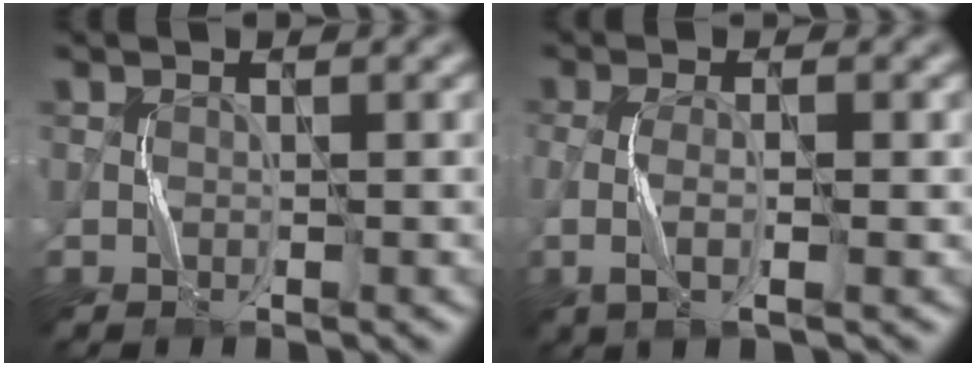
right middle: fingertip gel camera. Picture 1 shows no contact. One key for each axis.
{"total": 2.9, "fx": -0.3, "fy": 0.7, "fz": 2.8, "tx": -0.063, "ty": -0.010, "tz": -0.007}